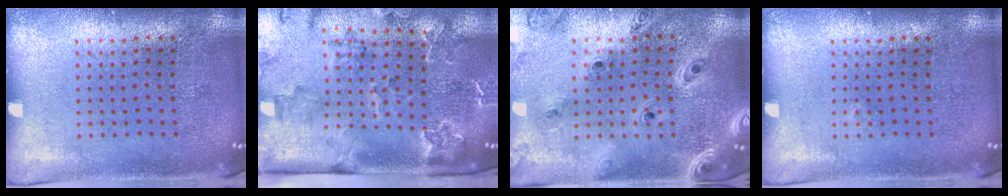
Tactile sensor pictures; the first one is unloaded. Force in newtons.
{"total": 2.3, "press": 2.3, "slide": 0.4}
{"total": 1.5, "press": 1.5, "slide": 0.3}
{"total": 0.0}